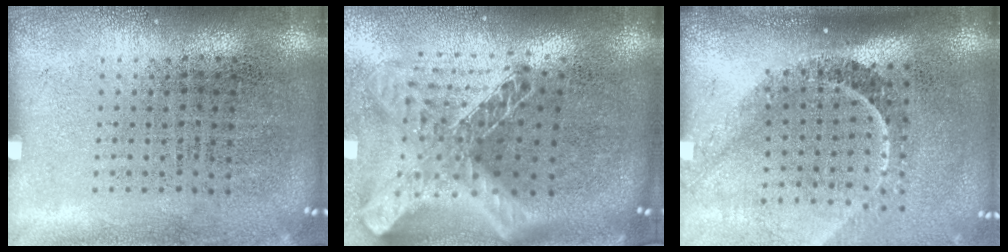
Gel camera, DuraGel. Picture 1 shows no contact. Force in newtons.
{"total": 2.9, "press": 2.0, "slide": 2.1}
{"total": 2.3, "press": 1.6, "slide": 1.7}